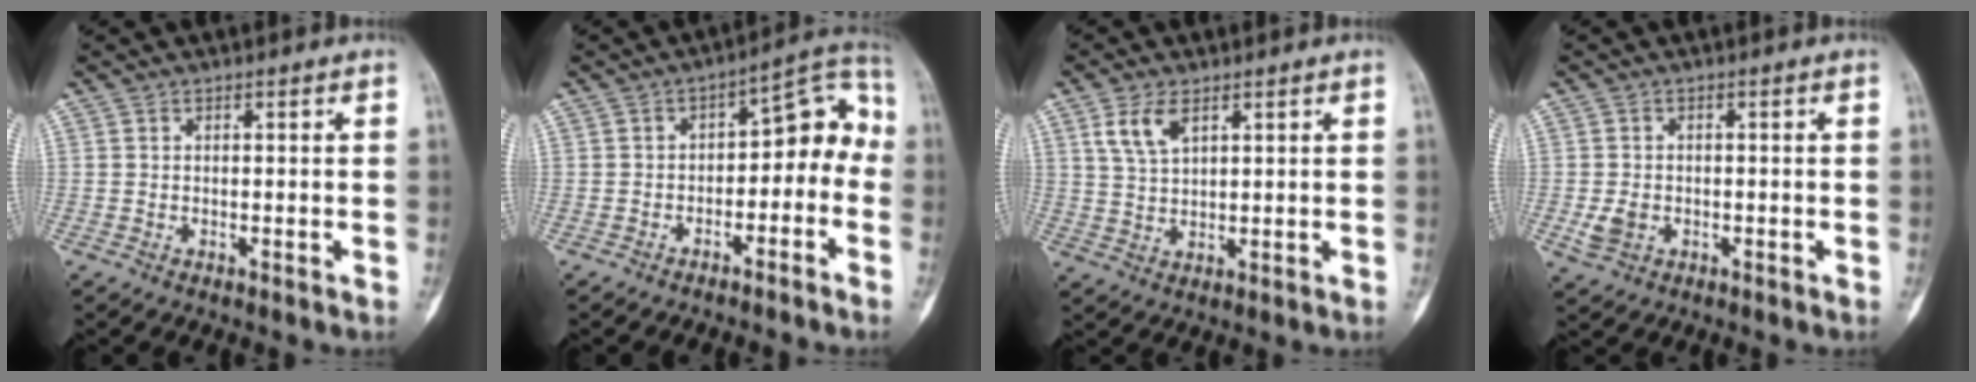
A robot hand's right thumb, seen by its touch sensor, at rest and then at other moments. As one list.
[{"total": 10.1, "force": [-3.3, 6.1, 7.2], "torque": [-0.058, 0.069, -0.052]}, {"total": 5.6, "force": [2.9, 2.8, 3.9], "torque": [-0.074, -0.008, 0.062]}, {"total": 3.3, "force": [-0.8, 2.6, 2.0], "torque": [-0.037, 0.002, -0.010]}]